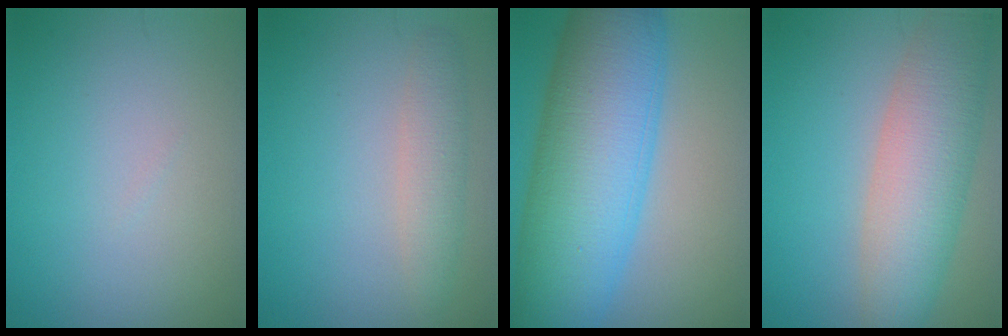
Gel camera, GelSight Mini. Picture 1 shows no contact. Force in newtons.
{"total": 2.5, "press": 2.5, "slide": 0.1}
{"total": 13.8, "press": 13.8, "slide": 0.3}
{"total": 7.5, "press": 7.5, "slide": 0.4}